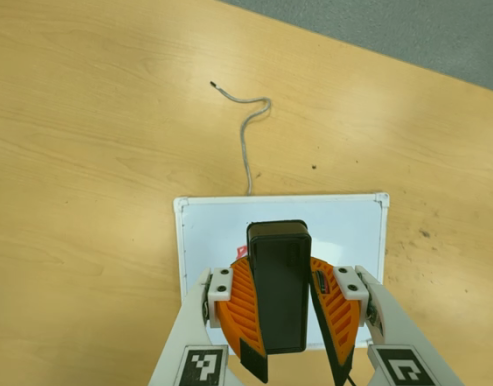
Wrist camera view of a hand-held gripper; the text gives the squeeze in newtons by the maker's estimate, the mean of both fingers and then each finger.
{"total": 10.6, "left": 10.0, "right": 11.3}